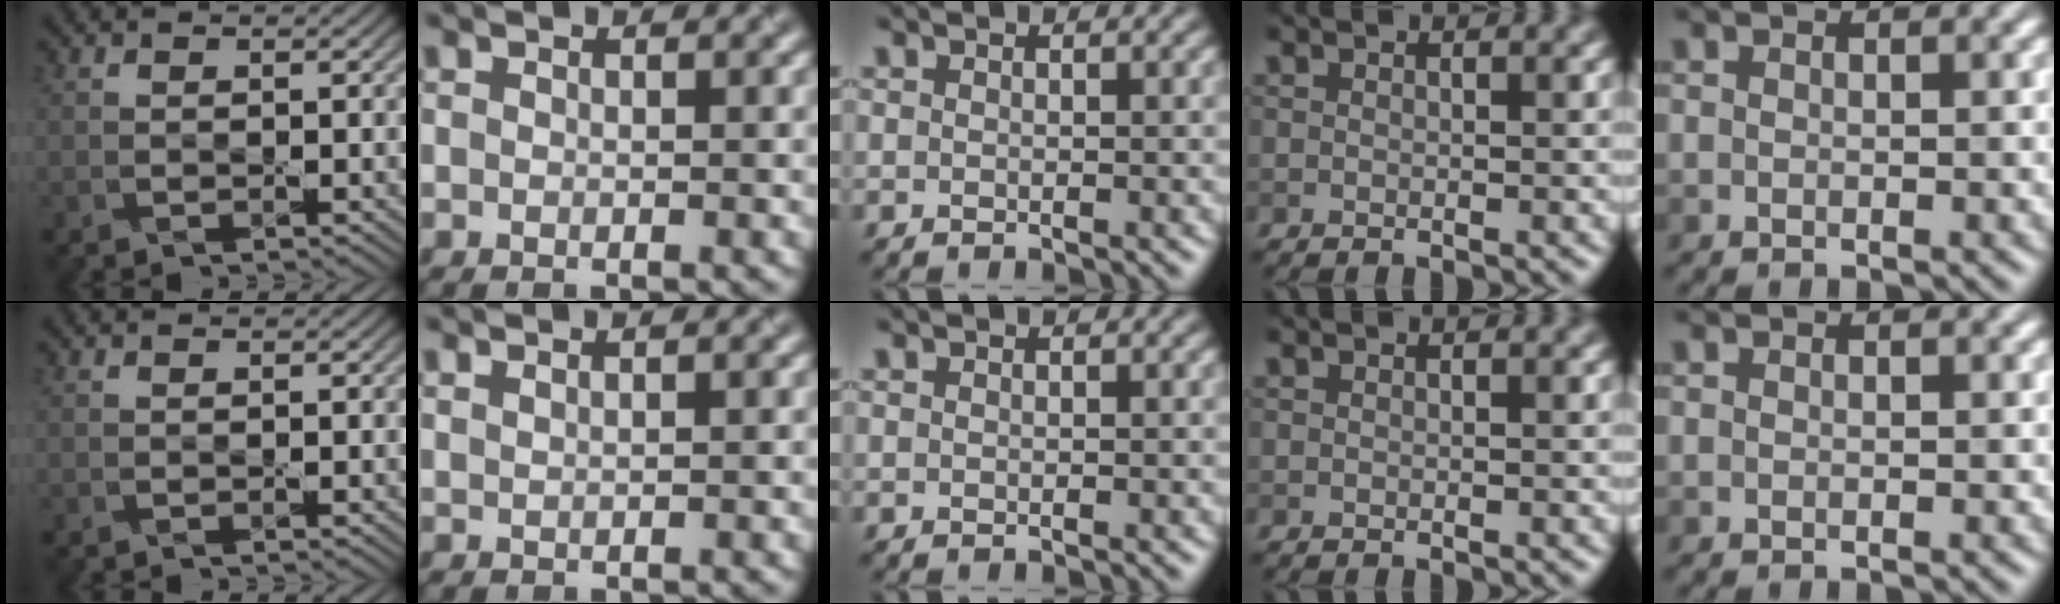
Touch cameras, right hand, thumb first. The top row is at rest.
{"index": {"total": 1.4, "force": [1.3, 0.5, 0.3], "torque": [0.003, 0.001, 0.010]}}